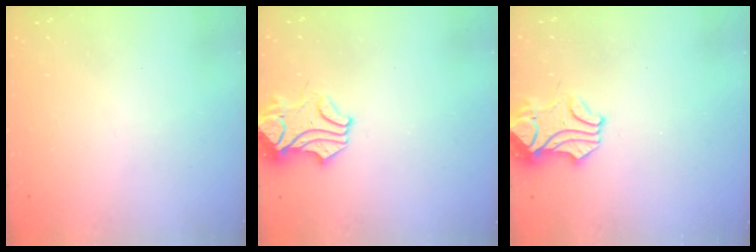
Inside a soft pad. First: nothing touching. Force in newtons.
{"total": 1.0, "press": 0.6, "slide": 0.8}
{"total": 0.0}